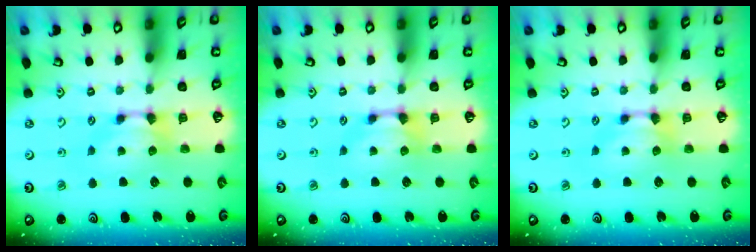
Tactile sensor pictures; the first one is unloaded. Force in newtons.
{"total": 1.2, "press": 0.9, "slide": 0.9}
{"total": 0.0}